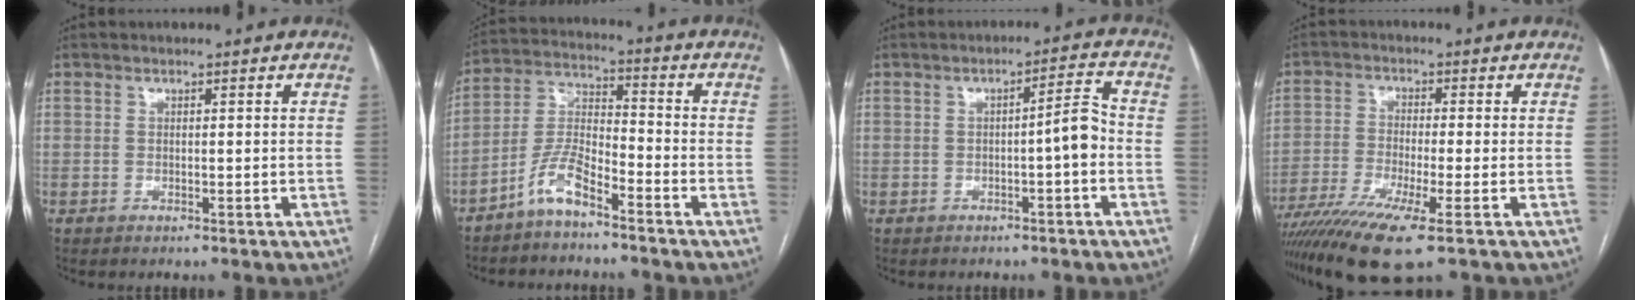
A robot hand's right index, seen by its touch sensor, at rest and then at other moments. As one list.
[{"total": 7.2, "force": [-5.2, 1.9, 4.7], "torque": [-0.109, 0.004, -0.107]}, {"total": 4.3, "force": [-1.1, 0.3, 4.2], "torque": [-0.056, 0.014, -0.016]}, {"total": 11.2, "force": [-7.3, 0.6, 8.6], "torque": [-0.152, -0.024, -0.126]}]